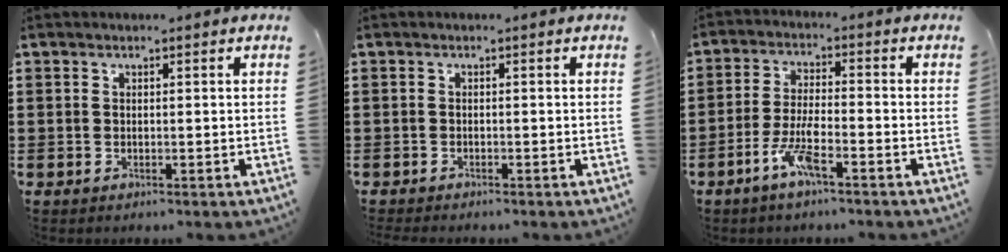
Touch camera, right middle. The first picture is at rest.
{"total": 0.7, "force": [-0.7, 0.0, 0.0], "torque": [-0.002, -0.002, -0.014]}
{"total": 6.0, "force": [-3.4, 1.3, 4.8], "torque": [-0.105, -0.002, -0.065]}